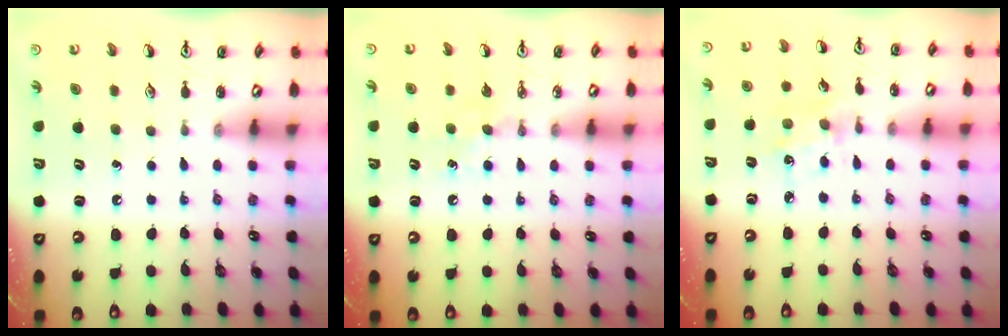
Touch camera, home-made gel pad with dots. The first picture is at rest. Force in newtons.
{"total": 5.1, "press": 5.0, "slide": 0.7}
{"total": 2.0, "press": 2.0, "slide": 0.4}